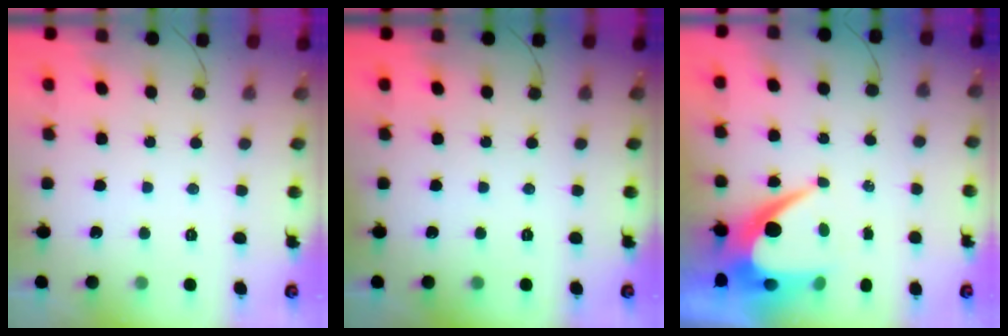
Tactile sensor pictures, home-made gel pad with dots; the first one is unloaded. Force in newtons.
{"total": 0.0}
{"total": 10.1, "press": 10.1, "slide": 0.9}